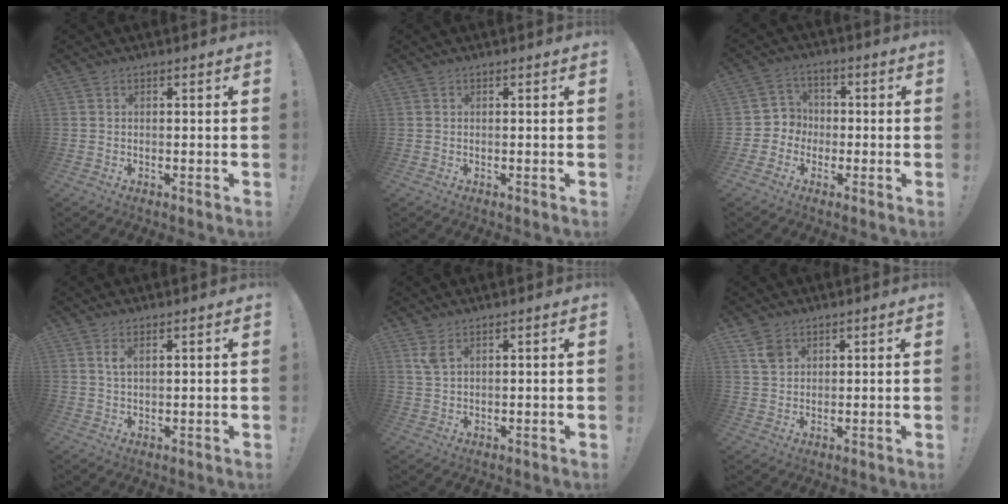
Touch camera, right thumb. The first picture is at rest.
{"total": 0.0}
{"total": 5.9, "force": [-1.7, 5.7, 0.7], "torque": [-0.012, 0.020, -0.027]}
{"total": 2.4, "force": [1.5, 0.6, 1.8], "torque": [-0.033, -0.006, 0.024]}
{"total": 3.2, "force": [2.1, 0.9, 2.2], "torque": [-0.047, -0.008, 0.038]}
{"total": 4.5, "force": [2.9, 2.8, 1.9], "torque": [-0.026, -0.013, 0.056]}